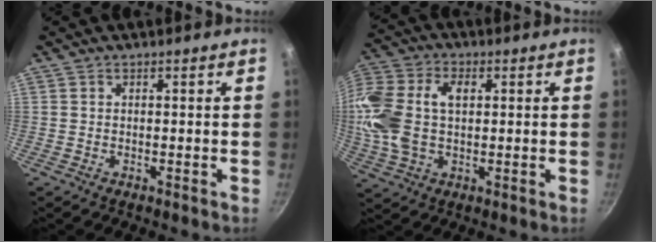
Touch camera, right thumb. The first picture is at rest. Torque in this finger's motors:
{"motor_torque": [0.45, 0.60, 0.36, -0.13, 0.52]}